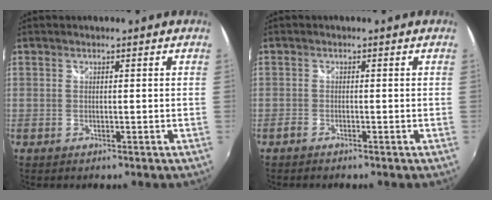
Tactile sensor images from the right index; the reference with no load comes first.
{"total": 1.2, "force": [-1.0, 0.5, 0.1], "torque": [-0.006, 0.001, -0.022]}